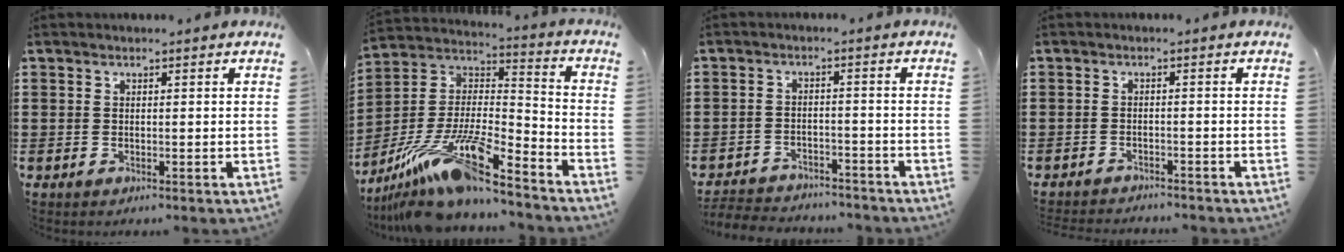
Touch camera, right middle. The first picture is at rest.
{"total": 16.0, "force": [-12.3, 2.5, 9.8], "torque": [-0.195, 0.017, -0.232]}
{"total": 3.6, "force": [-3.5, 0.5, 0.1], "torque": [-0.007, 0.000, -0.075]}
{"total": 1.8, "force": [-1.8, 0.0, 0.0], "torque": [-0.007, -0.002, -0.039]}